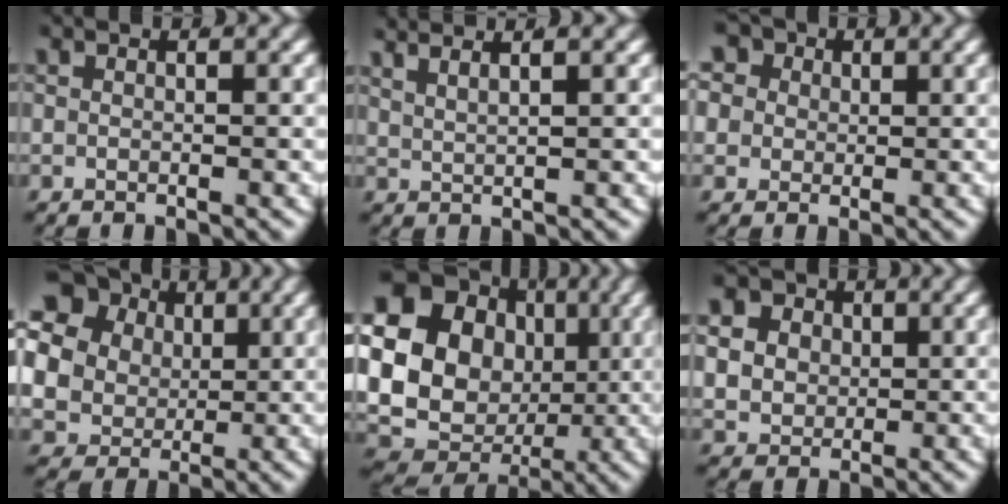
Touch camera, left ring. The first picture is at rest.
{"total": 4.1, "force": [3.1, 1.2, 2.4], "torque": [-0.037, 0.014, 0.052]}
{"total": 8.3, "force": [2.0, 7.3, 3.4], "torque": [-0.089, -0.004, 0.026]}
{"total": 14.1, "force": [2.7, 12.0, 6.8], "torque": [-0.174, -0.027, 0.044]}
{"total": 17.5, "force": [0.2, 14.4, 10.0], "torque": [-0.206, -0.040, 0.016]}
{"total": 8.1, "force": [1.2, 7.2, 3.5], "torque": [-0.085, -0.015, 0.020]}